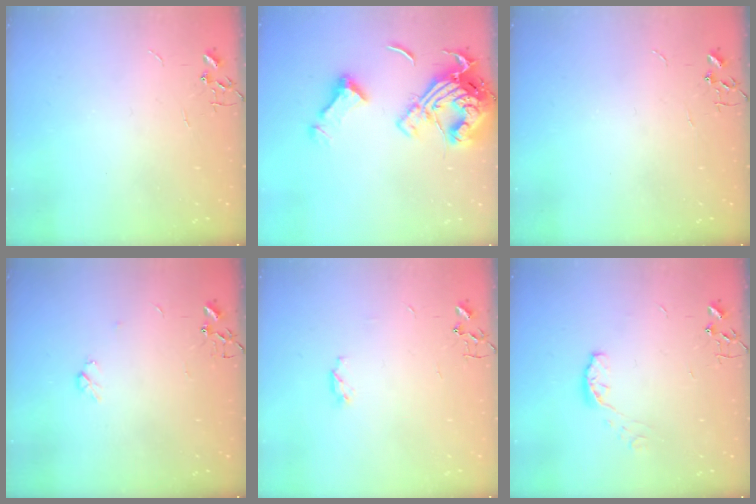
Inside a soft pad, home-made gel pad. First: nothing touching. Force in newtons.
{"total": 18.2, "press": 18.1, "slide": 2.1}
{"total": 0.0}
{"total": 3.7, "press": 3.6, "slide": 0.9}
{"total": 4.2, "press": 4.1, "slide": 0.6}
{"total": 7.0, "press": 7.0, "slide": 0.6}